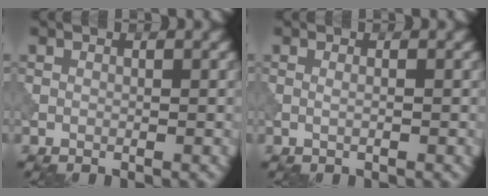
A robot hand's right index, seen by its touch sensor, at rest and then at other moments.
{"total": 0.8, "force": [0.1, 0.2, 0.7], "torque": [-0.013, -0.003, -0.006]}